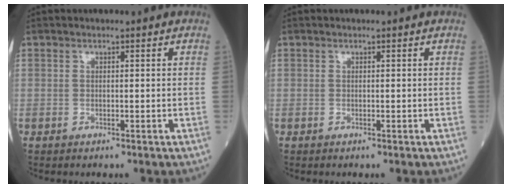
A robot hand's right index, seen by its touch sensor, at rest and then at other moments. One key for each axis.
{"total": 0.0}